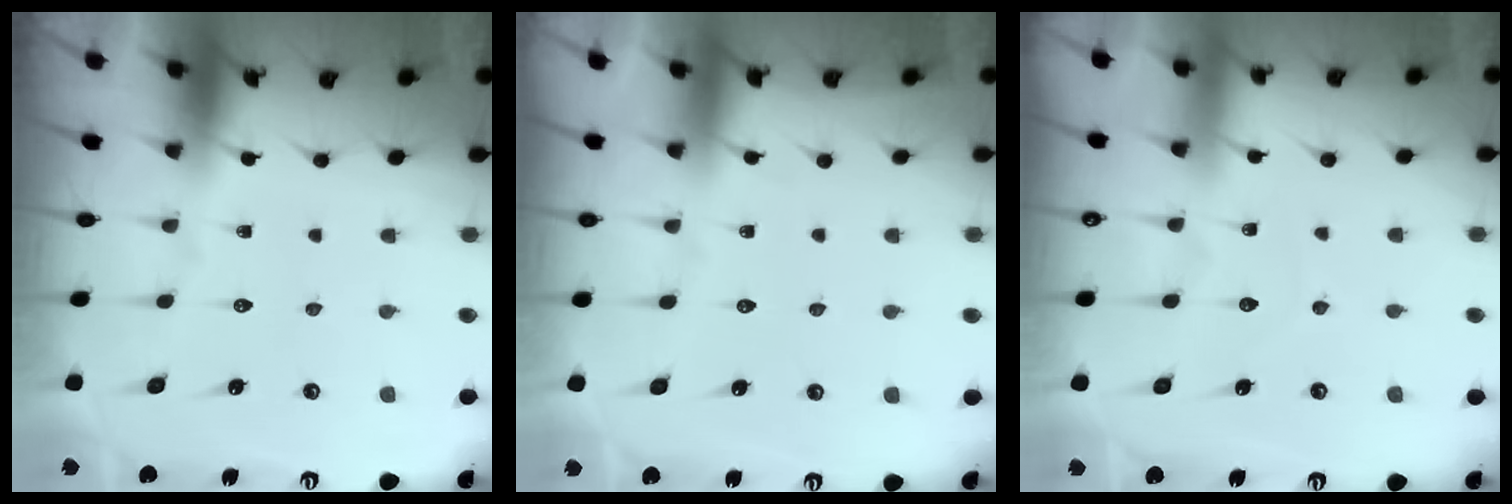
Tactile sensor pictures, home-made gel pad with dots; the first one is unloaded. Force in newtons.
{"total": 2.6, "press": 2.6, "slide": 0.4}
{"total": 3.2, "press": 3.2, "slide": 0.3}